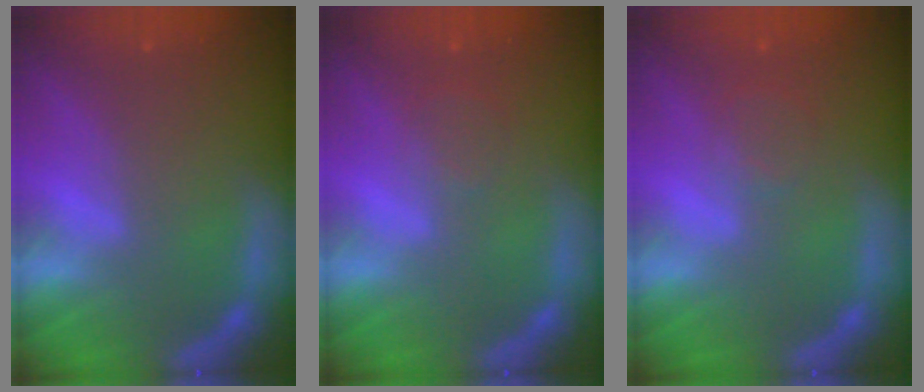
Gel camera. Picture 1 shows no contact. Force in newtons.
{"total": 1.5}
{"total": 2.0}